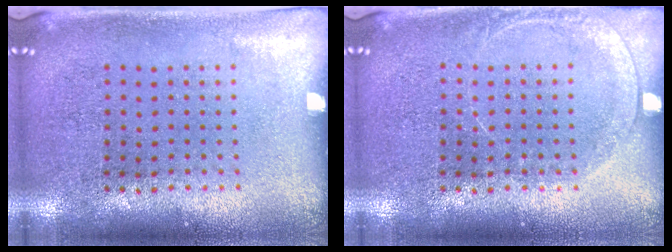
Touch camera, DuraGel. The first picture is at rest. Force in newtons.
{"total": 1.3, "press": 1.3, "slide": 0.2}